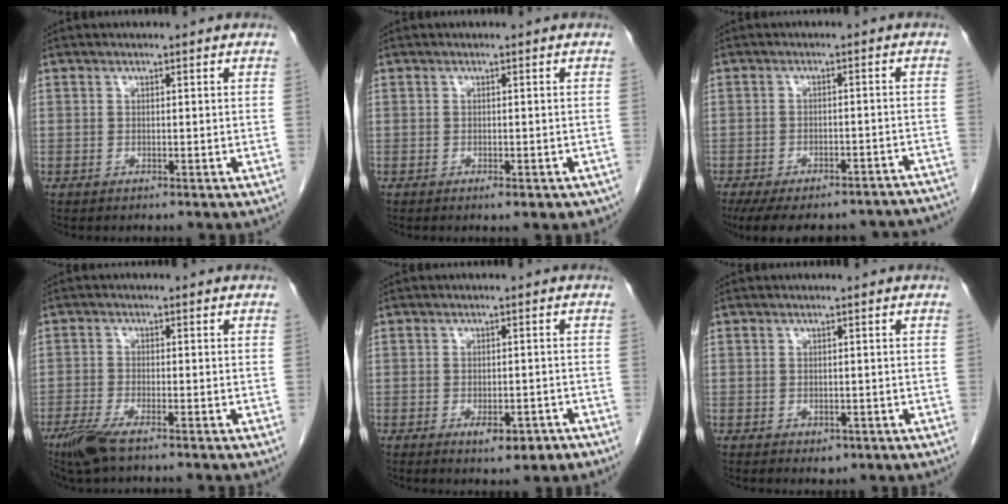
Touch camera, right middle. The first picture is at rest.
{"total": 2.0, "force": [-1.3, 0.8, 1.3], "torque": [-0.014, -0.001, -0.011]}
{"total": 21.7, "force": [-19.1, 6.1, 8.2], "torque": [-0.114, 0.003, -0.228]}
{"total": 5.0, "force": [-3.6, 0.6, 3.5], "torque": [-0.072, -0.013, -0.069]}
{"total": 4.0, "force": [-2.1, 1.6, 3.0], "torque": [-0.038, 0.000, -0.020]}
{"total": 1.3, "force": [-0.5, 0.9, 0.7], "torque": [-0.008, 0.001, 0.000]}